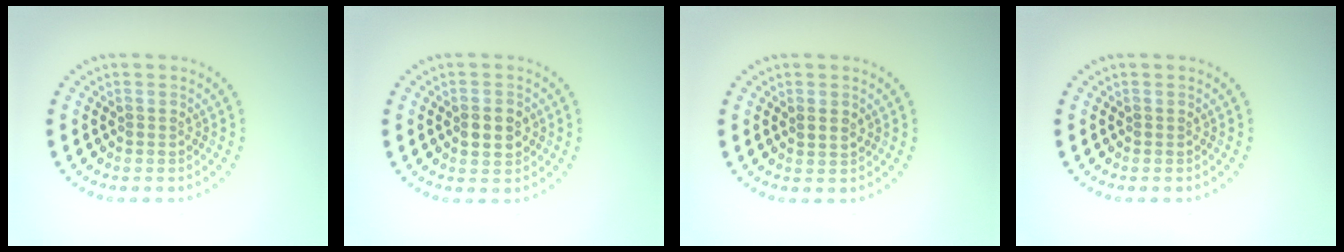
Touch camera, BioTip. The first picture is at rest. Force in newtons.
{"total": 2.2, "press": 2.2, "slide": 0.0}
{"total": 1.1, "press": 1.0, "slide": 0.6}
{"total": 0.0}